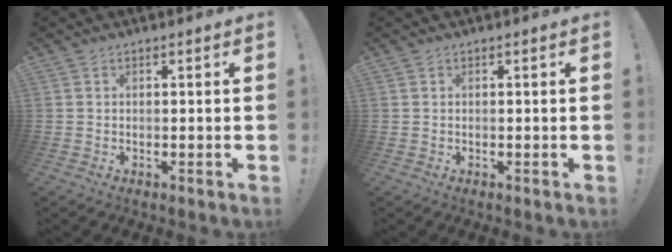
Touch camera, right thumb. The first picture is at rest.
{"total": 0.0}